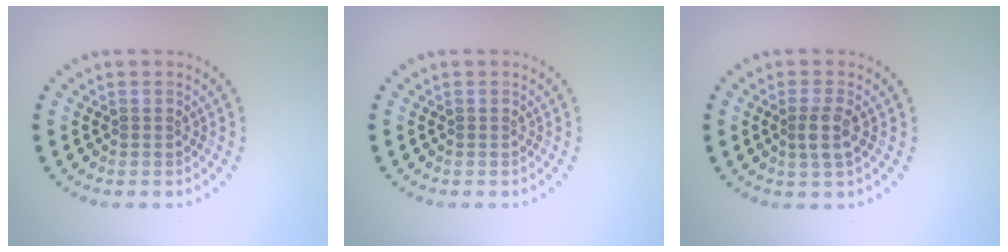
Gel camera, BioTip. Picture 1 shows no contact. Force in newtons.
{"total": 0.0}
{"total": 2.0, "press": 1.7, "slide": 1.1}